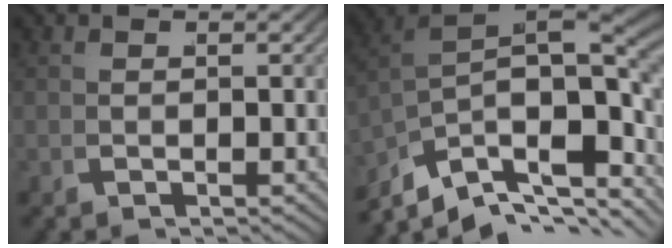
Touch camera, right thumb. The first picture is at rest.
{"total": 12.9, "force": [-1.8, 7.5, 10.4], "torque": [-0.171, -0.033, -0.010]}